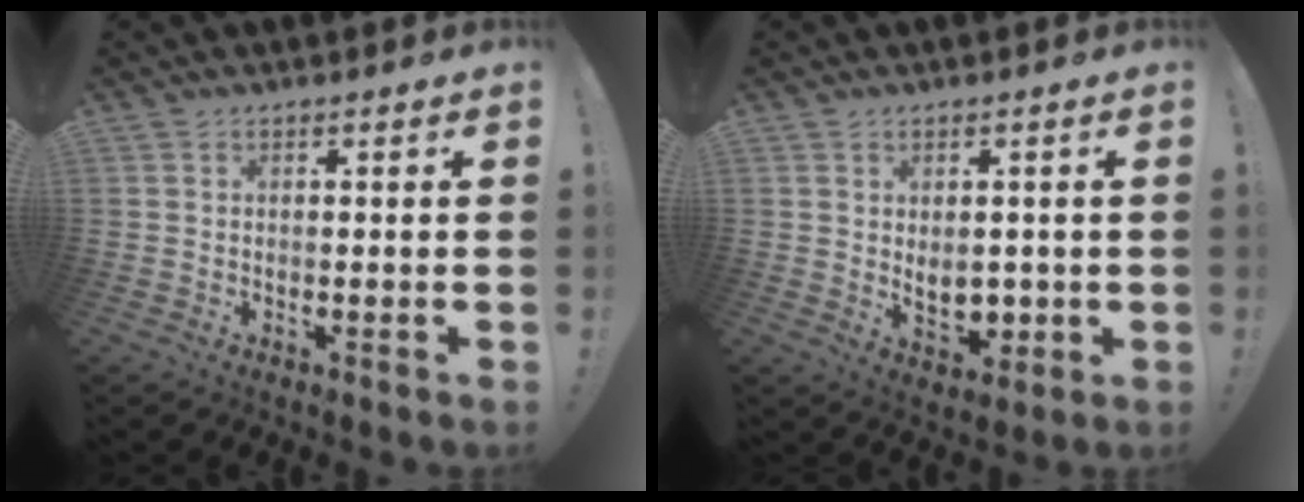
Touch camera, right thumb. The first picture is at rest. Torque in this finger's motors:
{"motor_torque": [-0.25, 0.25, 0.31, 0.40, -0.01]}